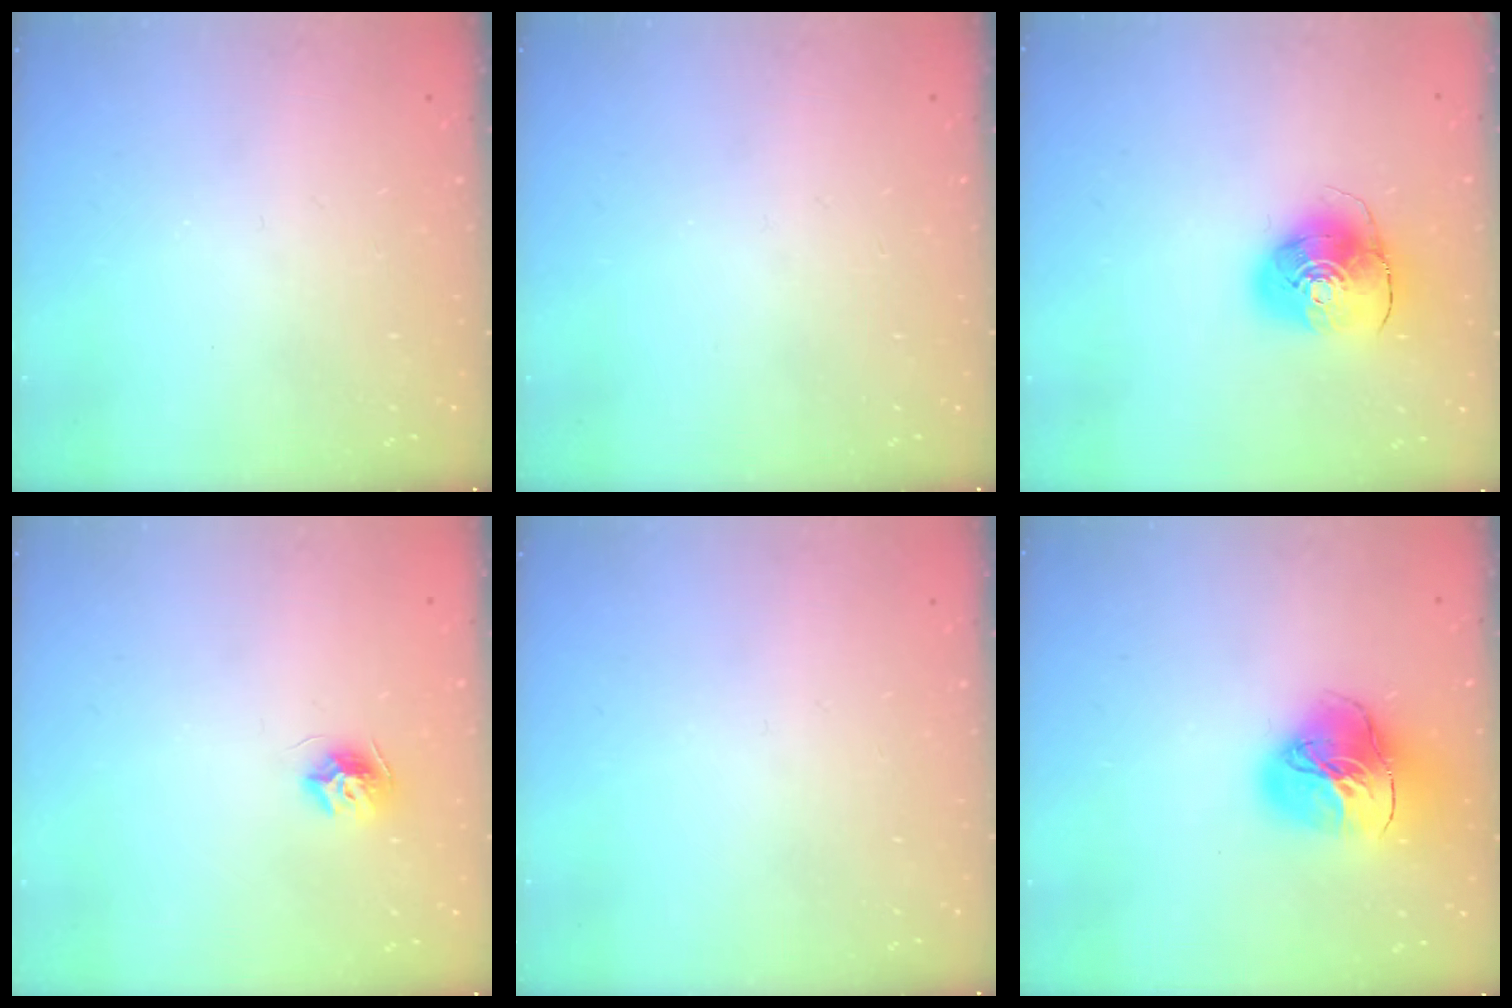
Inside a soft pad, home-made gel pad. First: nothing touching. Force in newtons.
{"total": 0.0}
{"total": 9.6, "press": 9.6, "slide": 1.2}
{"total": 7.8, "press": 7.8, "slide": 0.2}
{"total": 0.0}
{"total": 18.0, "press": 17.9, "slide": 1.8}